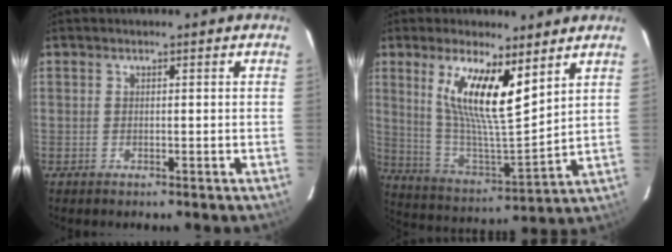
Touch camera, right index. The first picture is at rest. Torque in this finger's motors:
{"motor_torque": [0.80, 0.55, 0.81, 0.21]}